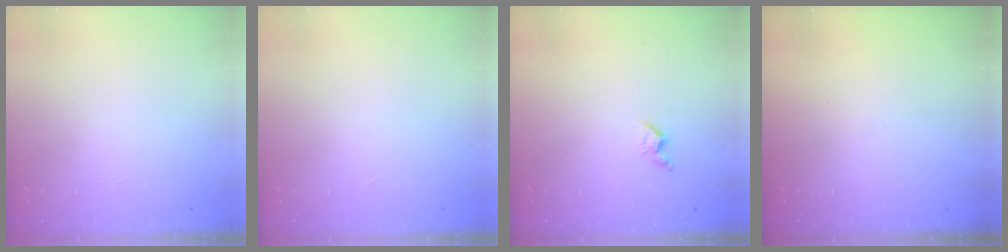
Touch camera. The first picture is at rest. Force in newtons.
{"total": 0.0}
{"total": 4.0, "press": 3.9, "slide": 0.8}
{"total": 0.0}